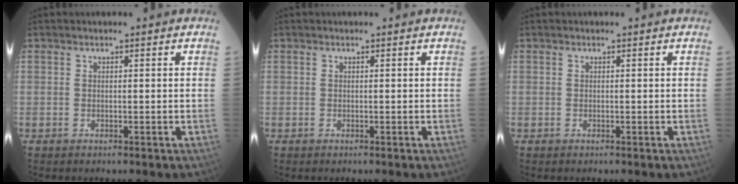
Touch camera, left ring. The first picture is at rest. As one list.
[{"total": 0.0}, {"total": 0.0}]